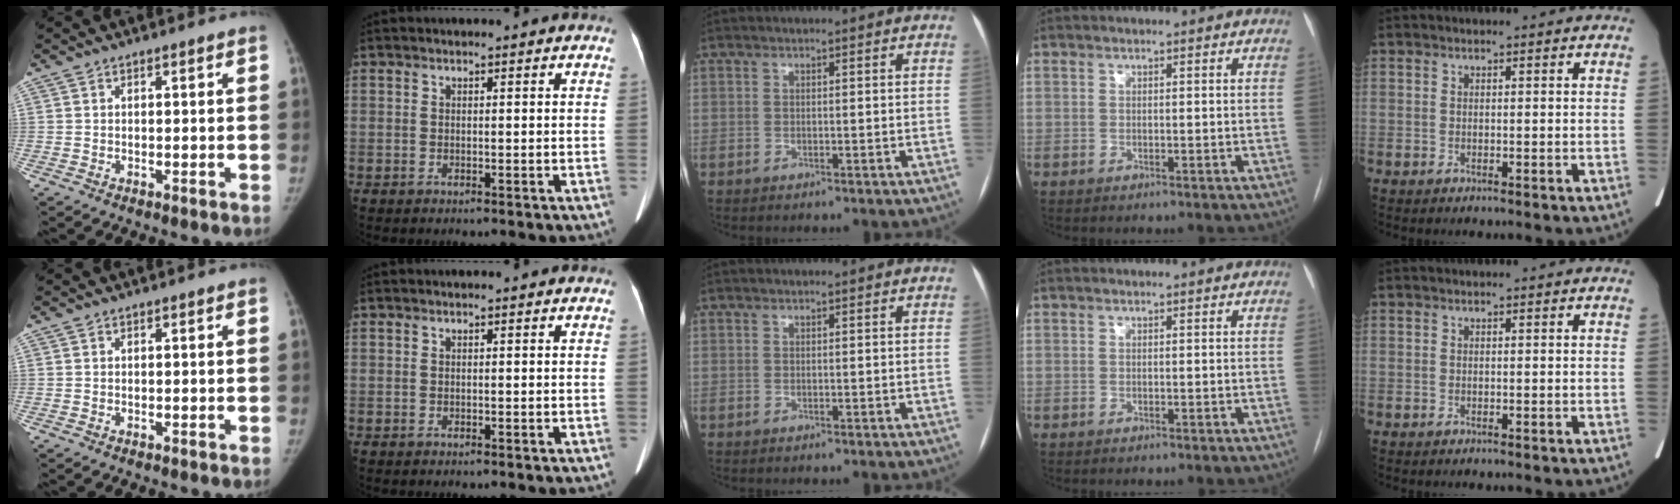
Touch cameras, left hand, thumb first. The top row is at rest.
{}